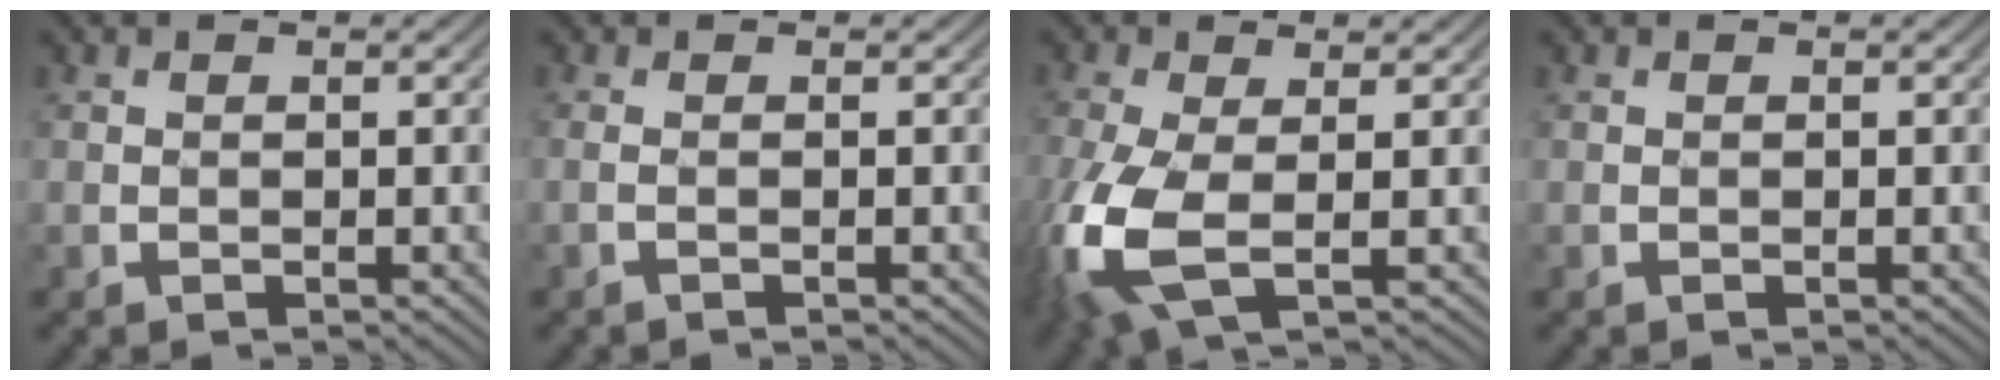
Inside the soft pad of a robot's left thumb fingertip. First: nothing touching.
{"total": 0.5, "force": [-0.4, -0.2, 0.3], "torque": [-0.007, -0.001, -0.007]}
{"total": 10.6, "force": [-2.2, 5.7, 8.7], "torque": [-0.248, -0.014, -0.045]}
{"total": 0.0}